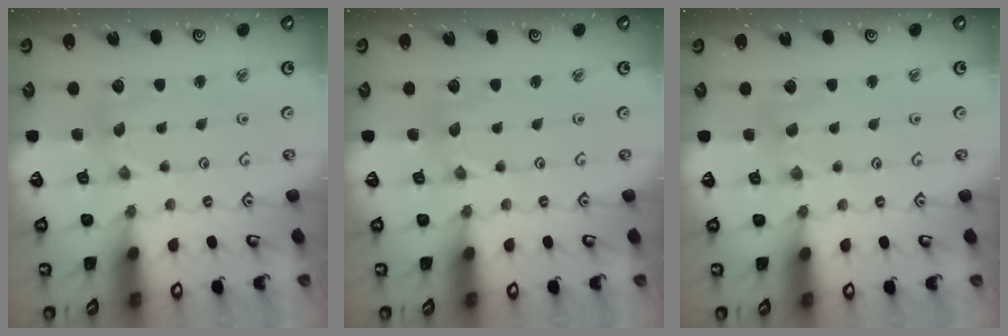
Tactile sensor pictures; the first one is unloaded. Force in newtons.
{"total": 0.0}
{"total": 1.2, "press": 1.1, "slide": 0.2}